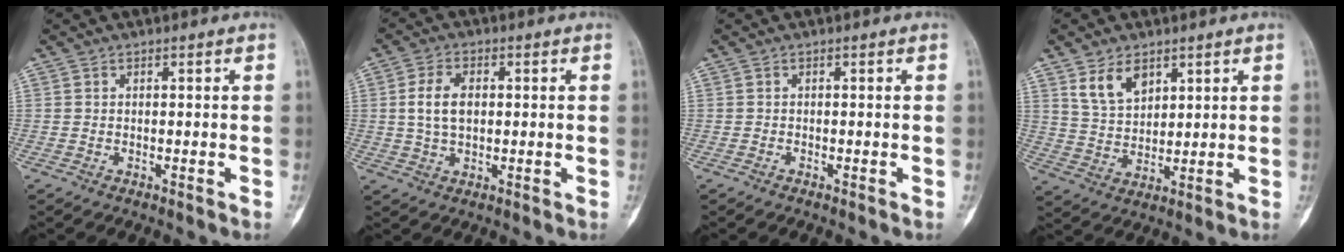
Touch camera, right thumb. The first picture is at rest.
{"total": 6.4, "force": [0.7, 3.9, 5.0], "torque": [-0.090, 0.005, 0.014]}
{"total": 0.0}
{"total": 7.3, "force": [4.2, 4.4, 4.0], "torque": [-0.058, -0.024, 0.088]}